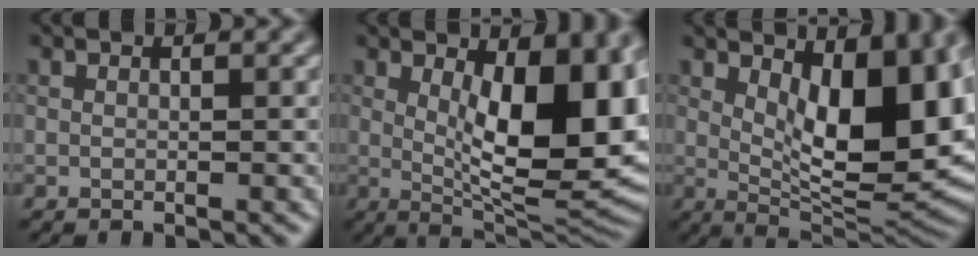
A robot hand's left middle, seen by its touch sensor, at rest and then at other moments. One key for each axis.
{"total": 12.1, "fx": 1.9, "fy": 4.7, "fz": 11.0, "tx": -0.137, "ty": -0.011, "tz": 0.031}
{"total": 10.8, "fx": 2.2, "fy": 4.5, "fz": 9.5, "tx": -0.134, "ty": -0.011, "tz": 0.042}